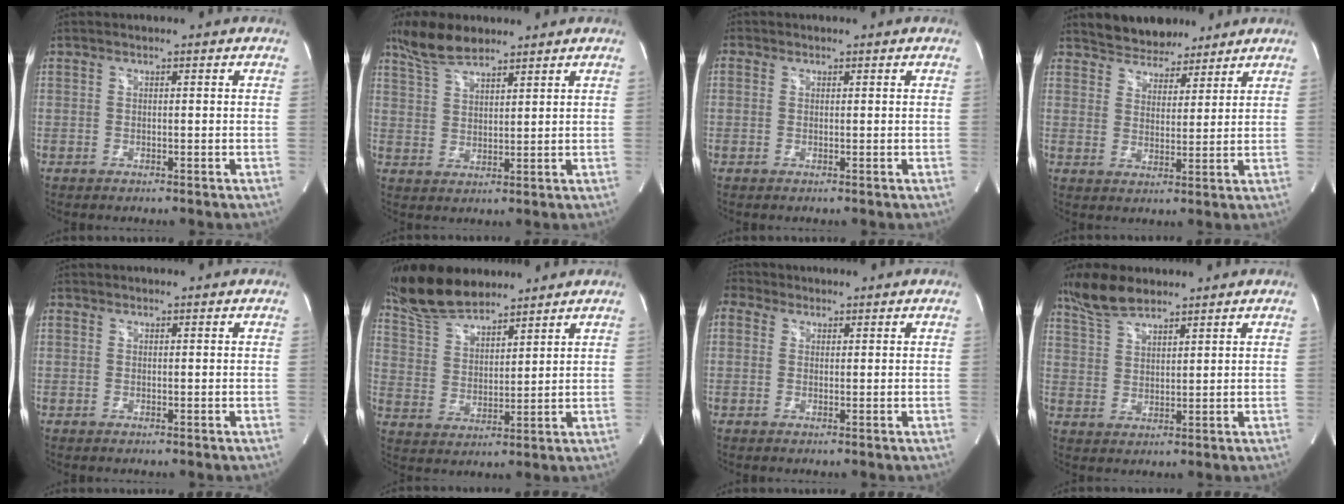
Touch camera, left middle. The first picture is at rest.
{"total": 7.1, "force": [5.9, 1.9, 3.5], "torque": [-0.078, 0.013, 0.118]}
{"total": 0.6, "force": [0.2, 0.6, 0.1], "torque": [0.002, -0.001, 0.002]}
{"total": 7.4, "force": [6.5, 3.0, 1.6], "torque": [-0.026, 0.009, 0.108]}
{"total": 0.0}
{"total": 11.2, "force": [9.9, 3.0, 4.3], "torque": [-0.094, 0.018, 0.193]}
{"total": 3.1, "force": [1.7, 2.4, 1.0], "torque": [-0.027, 0.026, 0.034]}
{"total": 7.0, "force": [5.8, 1.9, 3.4], "torque": [-0.078, 0.013, 0.119]}